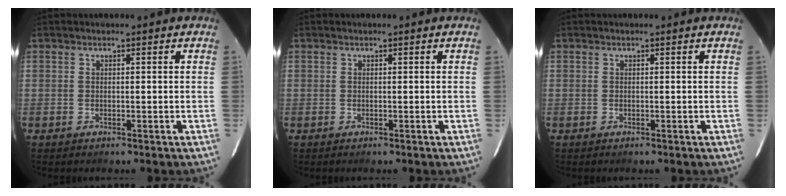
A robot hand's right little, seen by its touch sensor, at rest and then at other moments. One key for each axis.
{"total": 0.0}
{"total": 0.0}